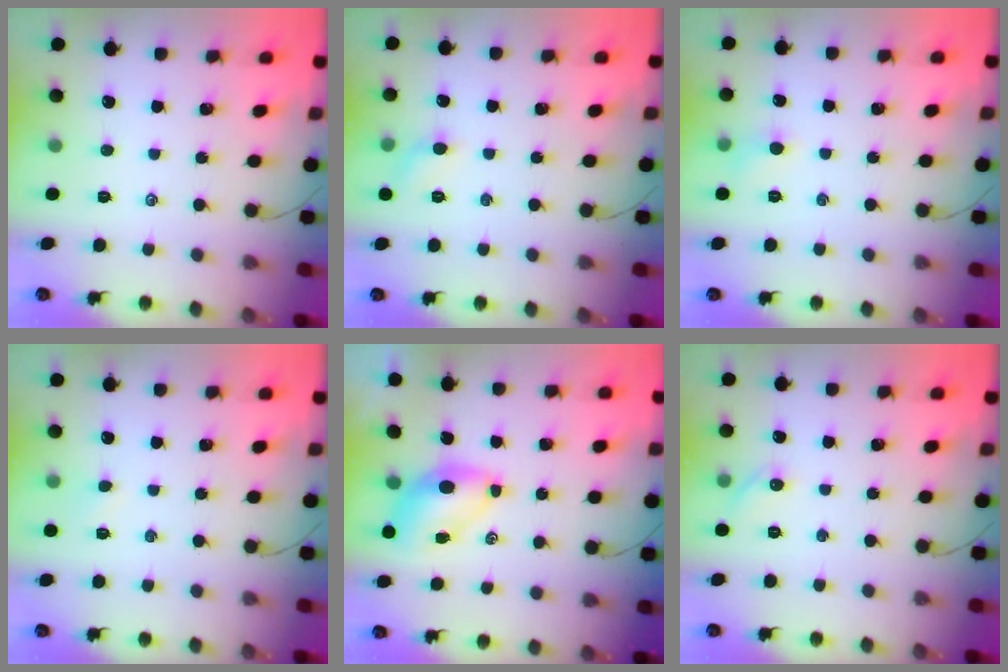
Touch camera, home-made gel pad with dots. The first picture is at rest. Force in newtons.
{"total": 5.3, "press": 5.0, "slide": 1.6}
{"total": 4.6, "press": 4.4, "slide": 1.6}
{"total": 2.5, "press": 2.3, "slide": 0.8}
{"total": 6.7, "press": 6.6, "slide": 1.1}
{"total": 5.2, "press": 5.0, "slide": 1.4}